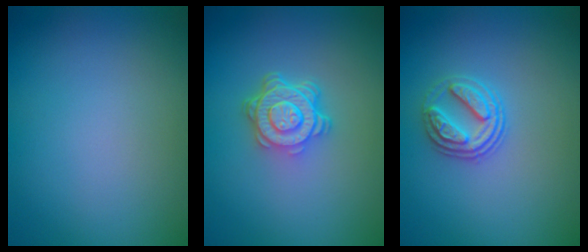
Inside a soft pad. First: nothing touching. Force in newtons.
{"total": 4.7, "press": 3.4, "slide": 3.3}
{"total": 2.7, "press": 2.5, "slide": 1.0}